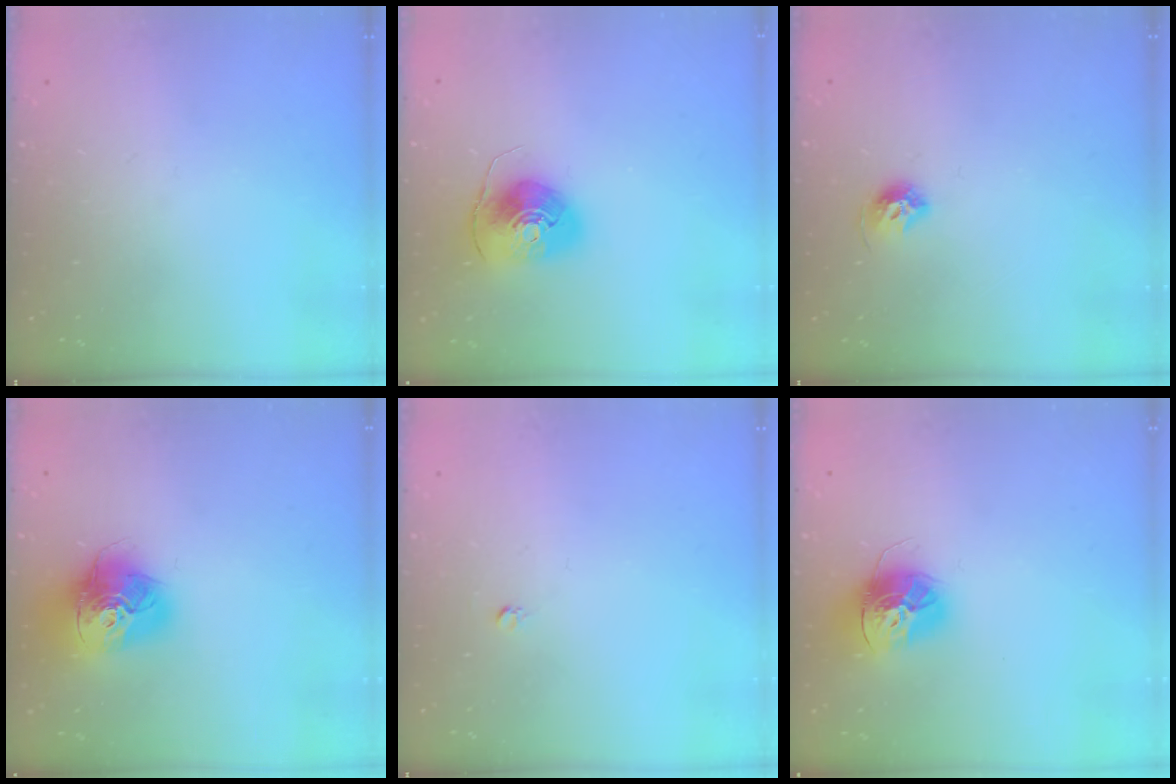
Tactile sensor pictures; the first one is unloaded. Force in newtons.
{"total": 8.4, "press": 8.3, "slide": 1.5}
{"total": 7.3, "press": 7.3, "slide": 0.8}
{"total": 16.4, "press": 16.4, "slide": 1.7}
{"total": 2.5, "press": 2.5, "slide": 0.2}
{"total": 14.6, "press": 14.5, "slide": 1.3}